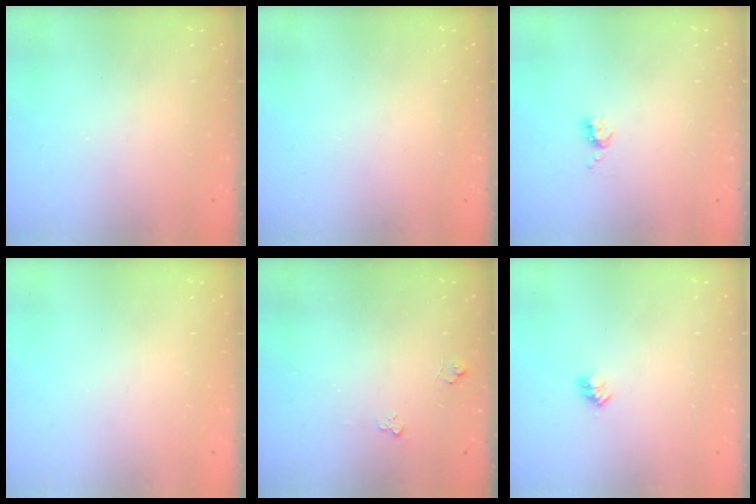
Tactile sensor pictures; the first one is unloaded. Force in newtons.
{"total": 0.0}
{"total": 5.8, "press": 5.7, "slide": 0.8}
{"total": 0.0}
{"total": 3.6, "press": 3.6, "slide": 0.4}
{"total": 2.8, "press": 2.8, "slide": 0.4}